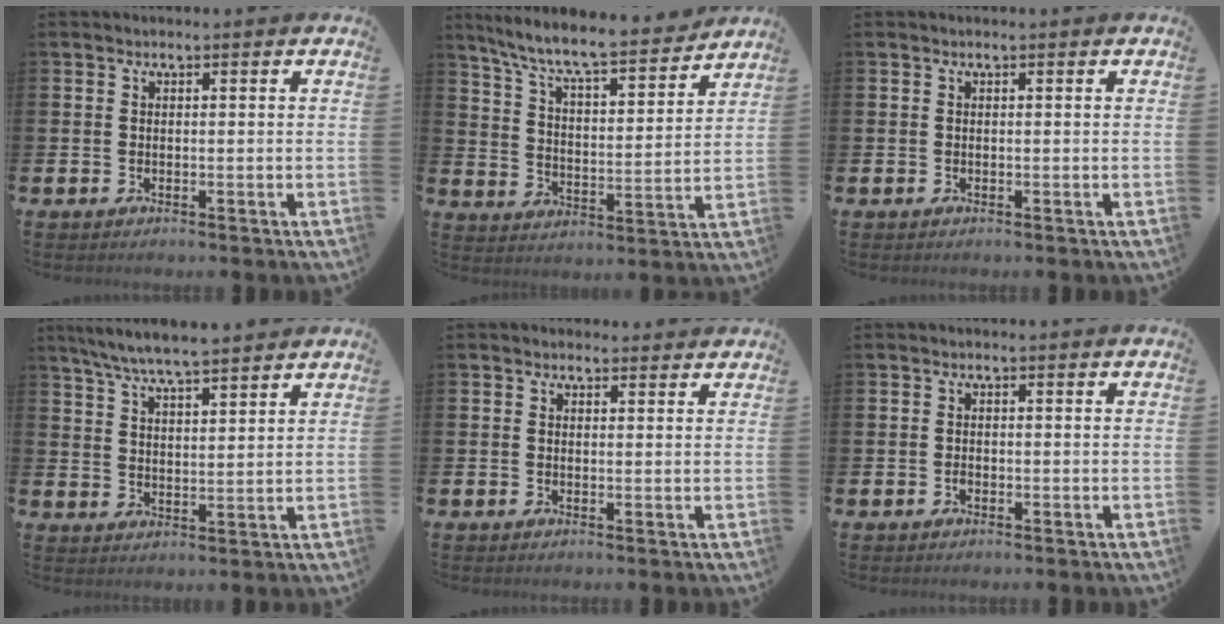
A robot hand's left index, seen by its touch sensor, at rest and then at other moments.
{"total": 8.5, "force": [7.9, 1.0, 3.2], "torque": [-0.091, -0.058, 0.131]}
{"total": 0.0}
{"total": 6.4, "force": [6.1, 0.2, 1.9], "torque": [-0.060, -0.024, 0.111]}
{"total": 1.0, "force": [0.9, 0.5, 0.1], "torque": [0.005, 0.003, 0.014]}
{"total": 0.8, "force": [-0.5, 0.5, 0.5], "torque": [-0.017, 0.004, -0.010]}